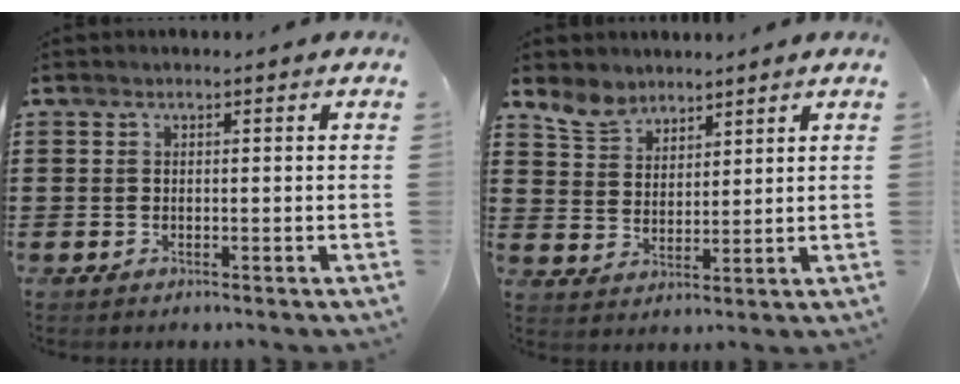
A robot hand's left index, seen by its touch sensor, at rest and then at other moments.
{"total": 5.3, "force": [4.6, 2.5, 0.7], "torque": [-0.035, -0.007, 0.088]}